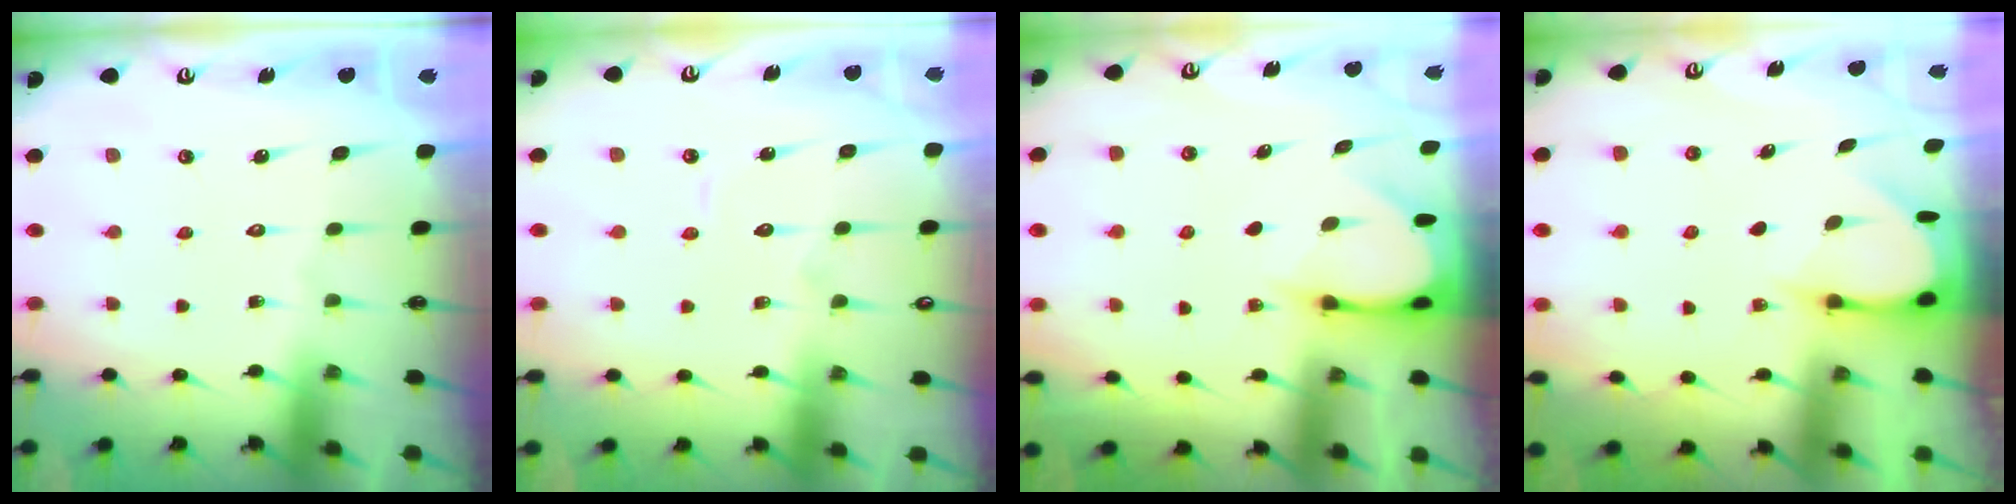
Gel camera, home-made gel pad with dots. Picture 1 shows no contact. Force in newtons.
{"total": 4.7, "press": 4.7, "slide": 0.4}
{"total": 3.6, "press": 3.6, "slide": 0.4}
{"total": 3.8, "press": 3.8, "slide": 0.3}